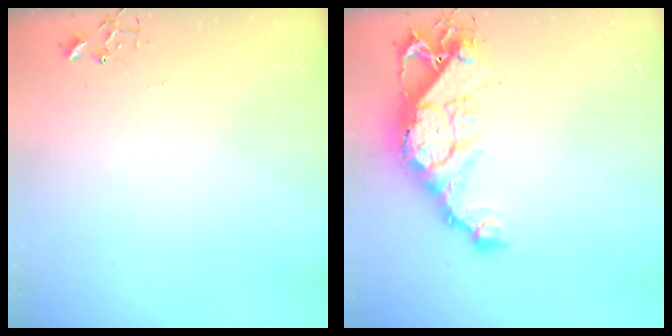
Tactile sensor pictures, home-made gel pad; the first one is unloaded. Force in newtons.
{"total": 15.7, "press": 15.7, "slide": 1.3}